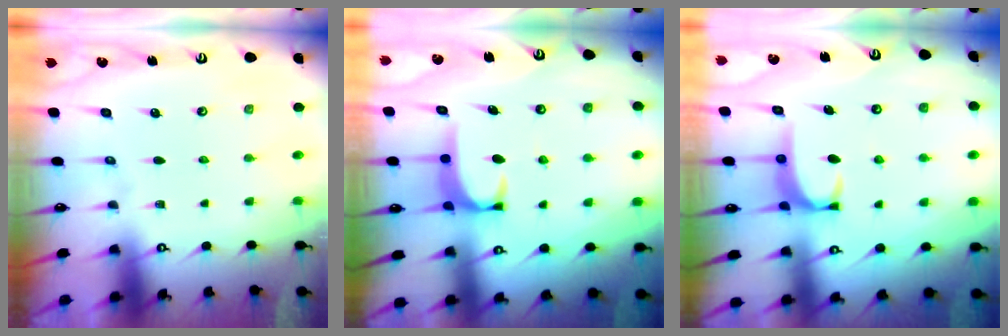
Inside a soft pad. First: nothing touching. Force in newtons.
{"total": 2.0, "press": 2.0, "slide": 0.6}
{"total": 2.8, "press": 2.7, "slide": 0.4}